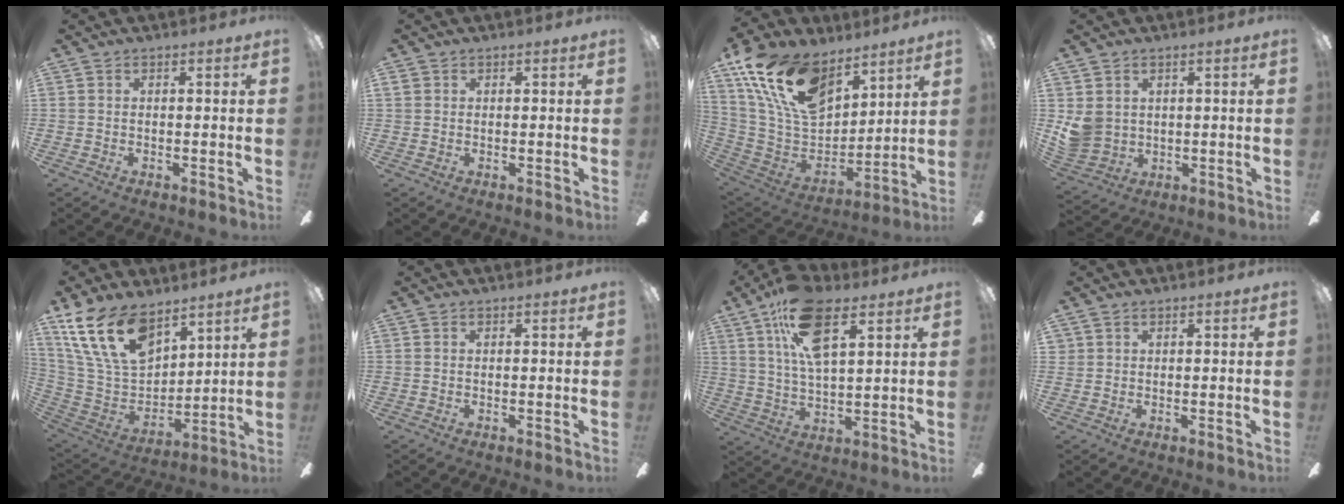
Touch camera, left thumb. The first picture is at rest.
{"total": 1.1, "force": [0.4, 0.9, 0.3], "torque": [-0.007, 0.003, 0.008]}
{"total": 22.2, "force": [12.9, 12.6, 12.9], "torque": [-0.266, -0.053, 0.239]}
{"total": 5.9, "force": [1.8, 5.3, 1.9], "torque": [-0.040, 0.001, 0.038]}
{"total": 19.2, "force": [12.1, 10.3, 10.7], "torque": [-0.234, -0.052, 0.226]}
{"total": 0.0}
{"total": 15.5, "force": [9.0, 6.2, 11.0], "torque": [-0.203, -0.017, 0.158]}
{"total": 1.0, "force": [0.6, 0.8, -0.1], "torque": [0.001, 0.002, 0.011]}